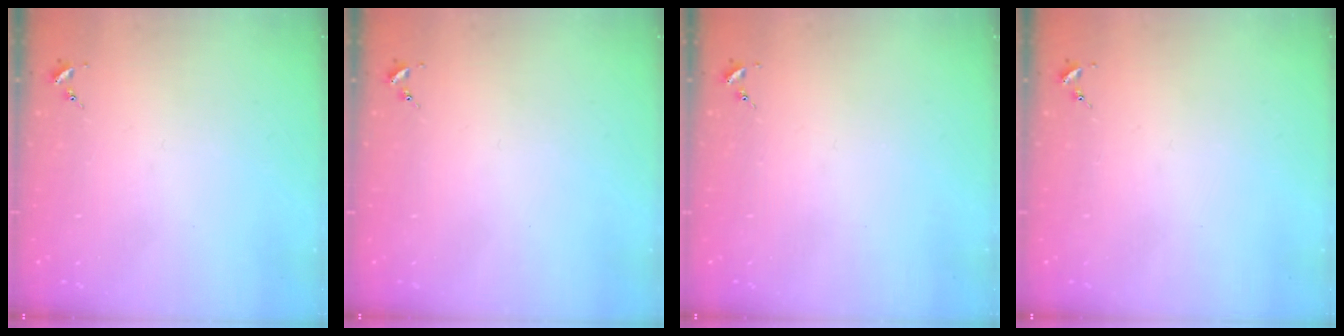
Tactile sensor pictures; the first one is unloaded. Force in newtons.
{"total": 0.0}
{"total": 0.0}
{"total": 0.0}